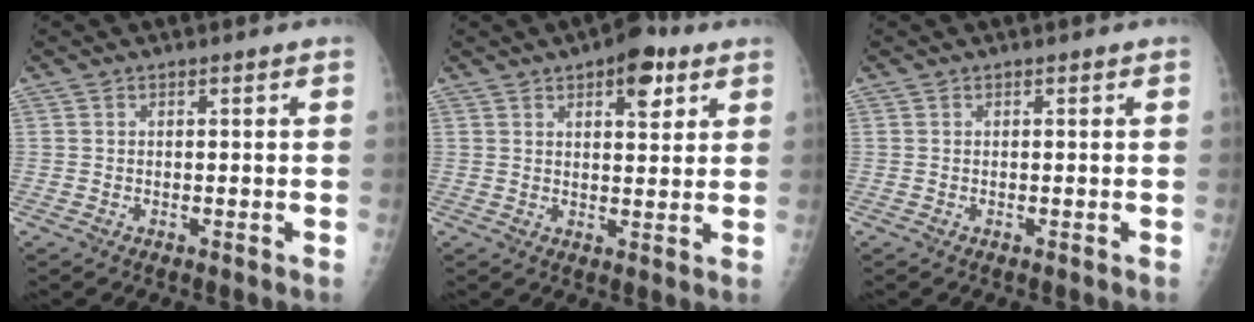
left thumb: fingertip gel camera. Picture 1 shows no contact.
{"total": 7.3, "force": [3.8, 3.3, 5.2], "torque": [-0.048, -0.014, 0.047]}
{"total": 0.0}